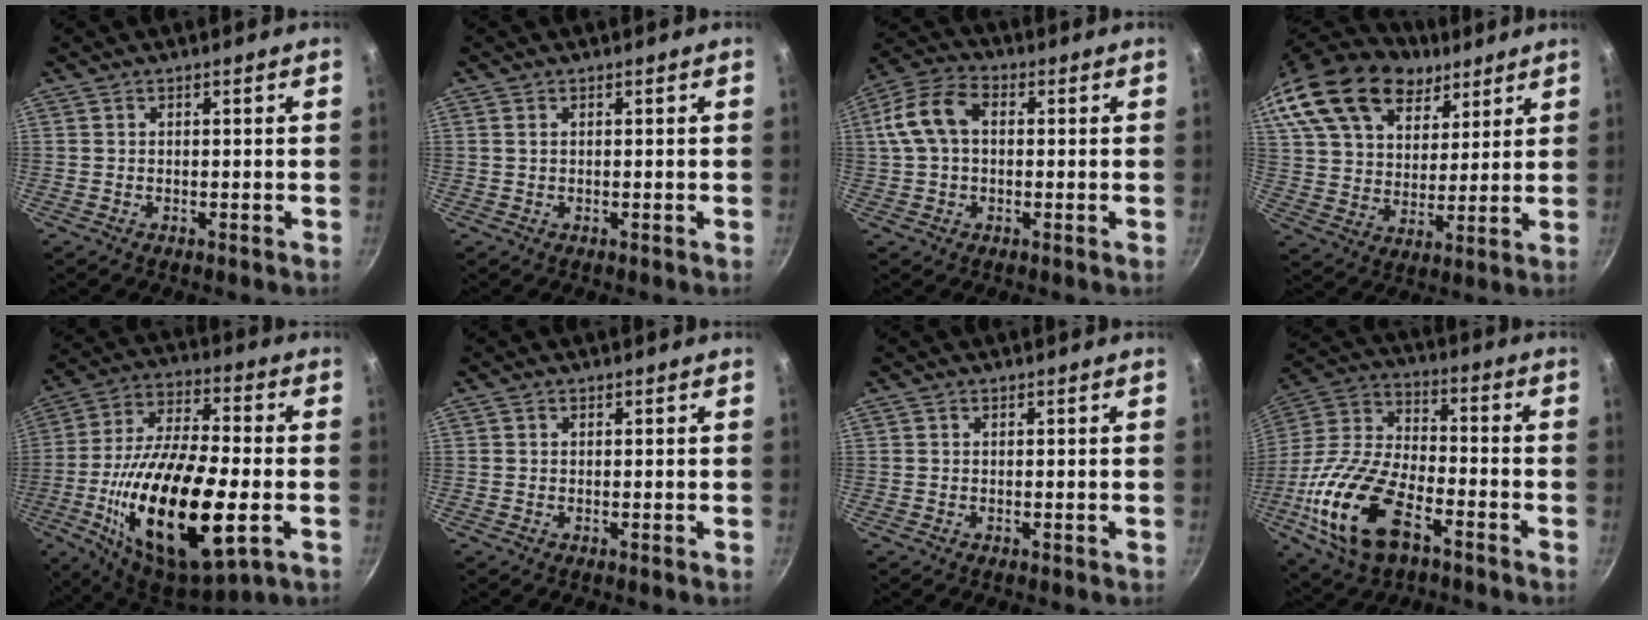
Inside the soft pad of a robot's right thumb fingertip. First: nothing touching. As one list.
[{"total": 0.7, "force": [0.3, 0.4, 0.5], "torque": [-0.010, 0.001, 0.004]}, {"total": 9.9, "force": [1.1, 6.6, 7.3], "torque": [-0.138, 0.027, 0.007]}, {"total": 26.1, "force": [16.8, 15.5, 12.5], "torque": [-0.245, -0.005, 0.305]}, {"total": 28.4, "force": [-6.8, 11.5, 25.0], "torque": [-0.456, 0.015, -0.112]}, {"total": 0.0}, {"total": 0.0}, {"total": 21.0, "force": [-8.7, 10.8, 15.8], "torque": [-0.309, 0.034, -0.177]}]